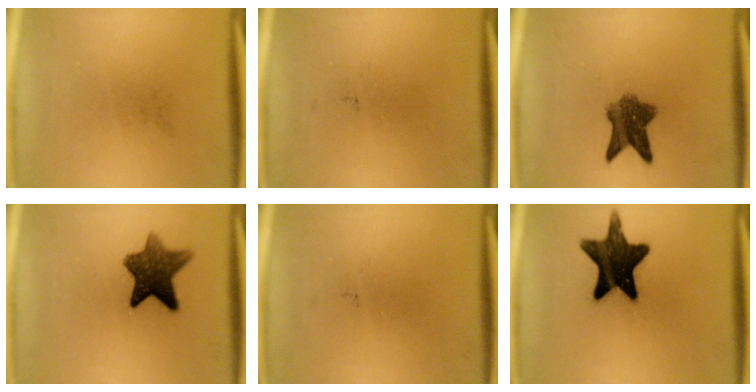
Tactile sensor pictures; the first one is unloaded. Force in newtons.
{"total": 0.0}
{"total": 6.9}
{"total": 9.3}
{"total": 0.0}
{"total": 15.6}